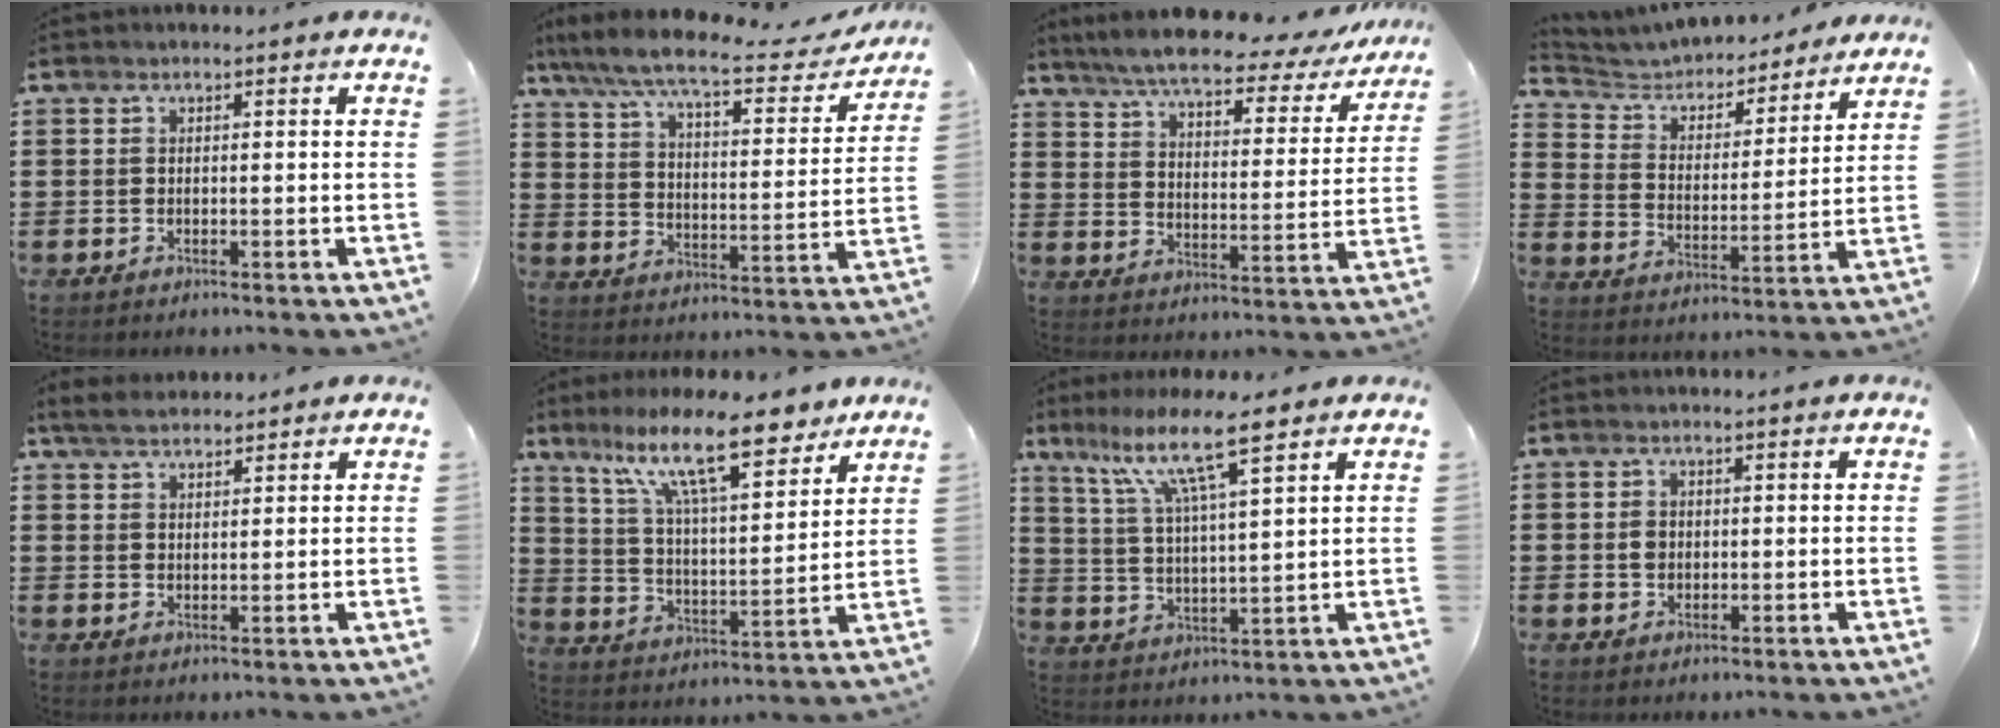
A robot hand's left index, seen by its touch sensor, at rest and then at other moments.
{"total": 8.7, "force": [7.3, 0.7, 4.7], "torque": [-0.120, -0.039, 0.121]}
{"total": 6.7, "force": [5.9, 0.7, 3.2], "torque": [-0.086, -0.030, 0.099]}
{"total": 4.7, "force": [4.5, 1.1, 0.6], "torque": [-0.041, -0.032, 0.072]}
{"total": 3.1, "force": [2.8, 1.0, 1.1], "torque": [-0.029, 0.003, 0.052]}
{"total": 14.4, "force": [10.4, 3.3, 9.4], "torque": [-0.191, -0.035, 0.178]}
{"total": 10.1, "force": [7.1, 0.9, 7.2], "torque": [-0.150, -0.026, 0.119]}
{"total": 1.8, "force": [0.2, 1.5, 1.0], "torque": [-0.022, 0.009, 0.004]}